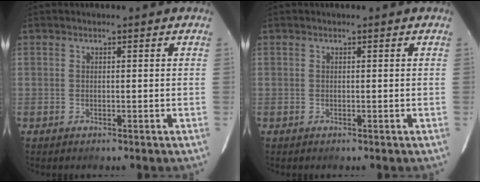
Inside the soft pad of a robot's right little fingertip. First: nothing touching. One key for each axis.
{"total": 0.0}